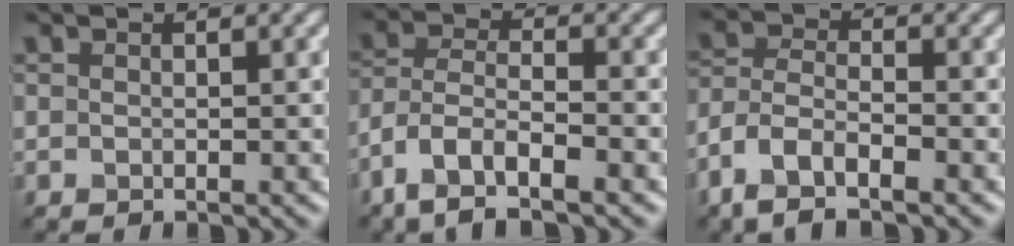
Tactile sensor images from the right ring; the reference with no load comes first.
{"total": 5.9, "force": [-3.8, 2.0, 4.1], "torque": [-0.080, -0.001, -0.079]}
{"total": 4.9, "force": [-3.3, 1.9, 3.1], "torque": [-0.063, -0.001, -0.075]}